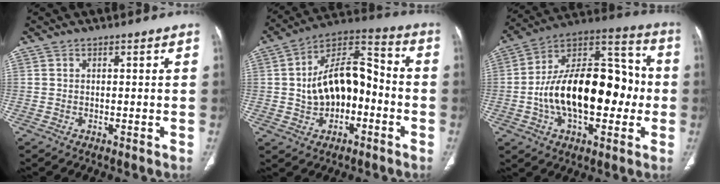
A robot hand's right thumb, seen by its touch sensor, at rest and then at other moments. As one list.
[{"total": 16.0, "force": [-1.7, 9.7, 12.7], "torque": [-0.186, 0.049, -0.031]}, {"total": 25.8, "force": [-2.4, 14.2, 21.4], "torque": [-0.329, 0.045, -0.037]}]